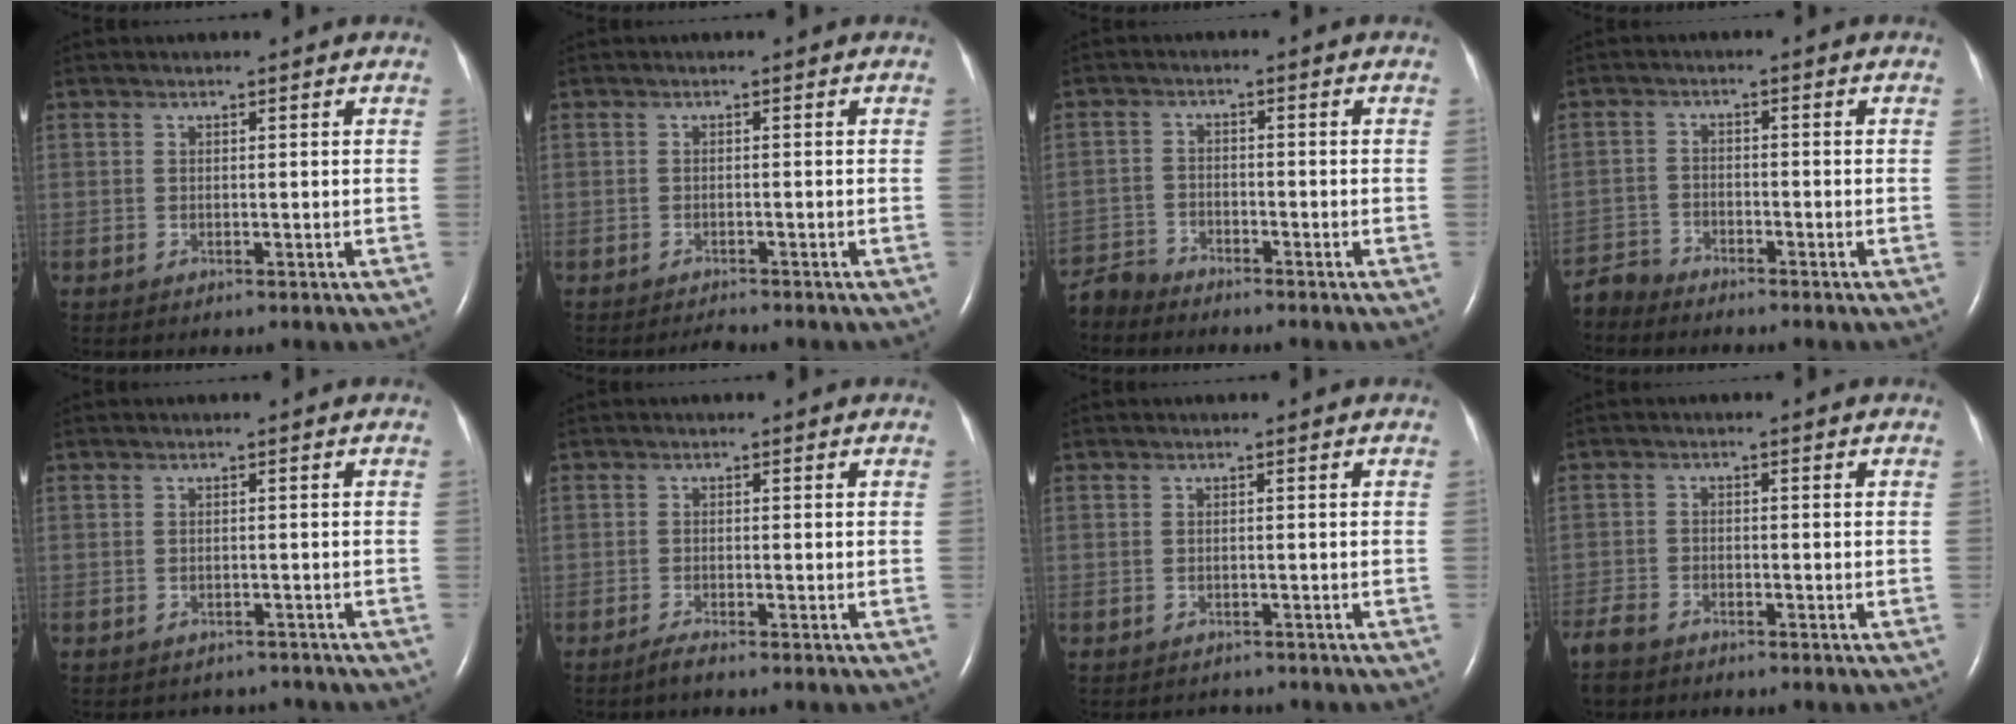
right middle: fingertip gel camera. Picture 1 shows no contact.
{"total": 1.4, "force": [-1.4, 0.1, 0.2], "torque": [-0.010, -0.008, -0.018]}
{"total": 4.7, "force": [-4.6, 0.8, -0.6], "torque": [0.012, -0.008, -0.091]}
{"total": 4.1, "force": [-4.0, 0.6, -0.7], "torque": [0.015, -0.009, -0.079]}
{"total": 2.8, "force": [-2.5, 1.2, -0.3], "torque": [0.001, 0.006, -0.033]}
{"total": 1.4, "force": [-1.2, -0.2, 0.7], "torque": [-0.024, -0.004, -0.024]}
{"total": 1.4, "force": [-1.3, 0.5, -0.2], "torque": [-0.001, -0.003, -0.017]}
{"total": 4.6, "force": [-4.0, 1.7, 1.5], "torque": [-0.032, -0.010, -0.078]}